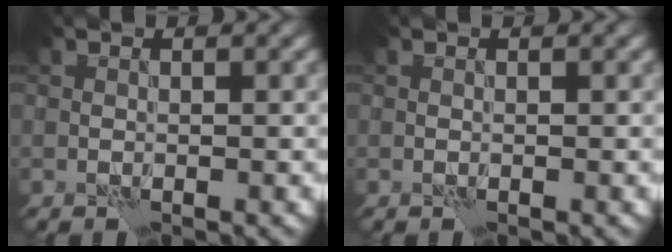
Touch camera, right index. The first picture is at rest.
{"total": 0.0}